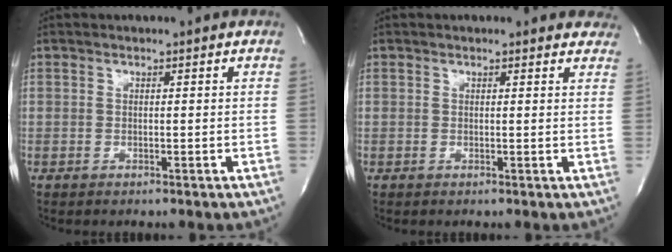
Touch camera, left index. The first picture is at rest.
{"total": 5.3, "force": [4.9, 1.8, 1.1], "torque": [0.005, 0.000, 0.033]}